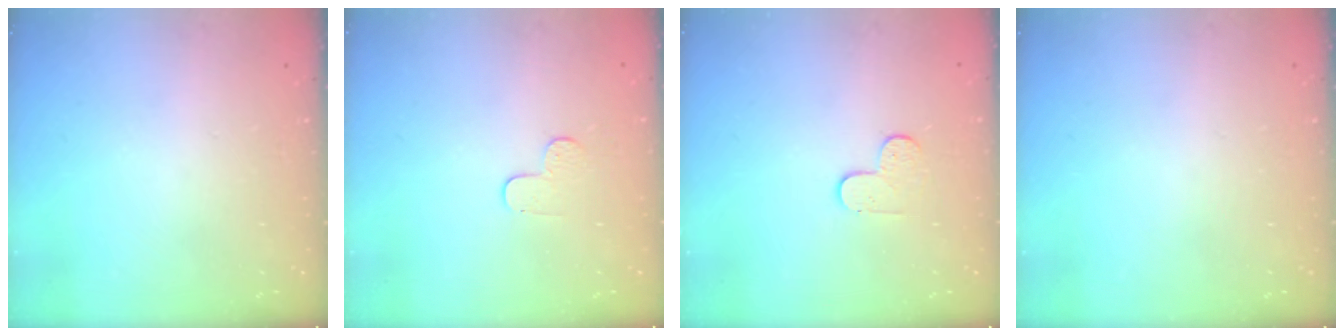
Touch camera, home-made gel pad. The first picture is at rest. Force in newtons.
{"total": 4.7, "press": 4.7, "slide": 0.5}
{"total": 5.4, "press": 5.3, "slide": 0.6}
{"total": 0.0}